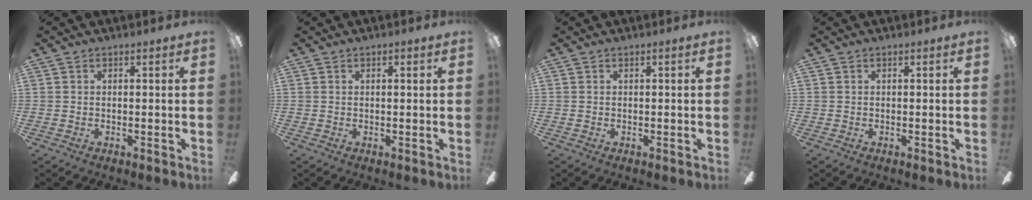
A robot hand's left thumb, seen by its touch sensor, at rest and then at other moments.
{"total": 0.6, "force": [0.3, 0.2, 0.5], "torque": [-0.010, 0.003, 0.005]}
{"total": 0.0}
{"total": 0.0}